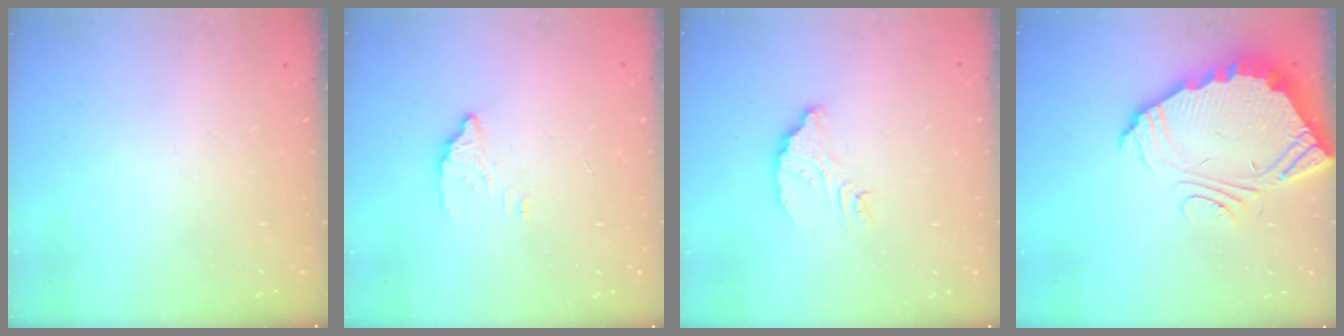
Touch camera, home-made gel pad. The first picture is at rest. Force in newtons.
{"total": 2.3, "press": 2.3, "slide": 0.2}
{"total": 5.4, "press": 5.4, "slide": 0.3}
{"total": 5.8, "press": 5.8, "slide": 0.5}